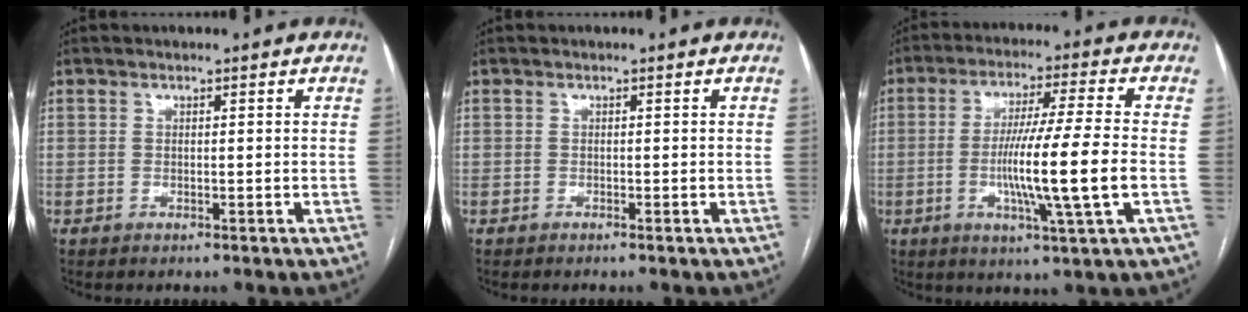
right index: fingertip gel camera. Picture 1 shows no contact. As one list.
[{"total": 0.0}, {"total": 12.7, "force": [-2.3, -1.1, 12.4], "torque": [-0.230, -0.013, -0.047]}]